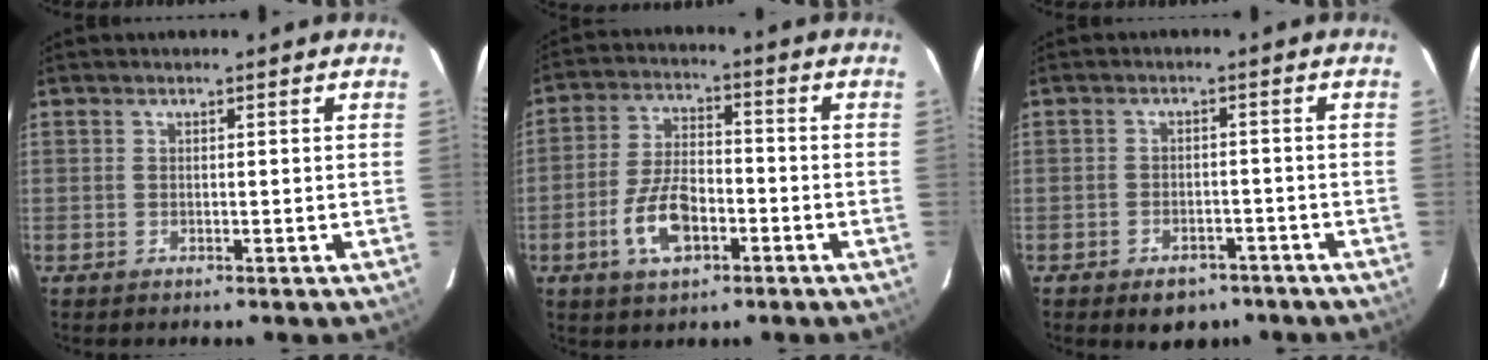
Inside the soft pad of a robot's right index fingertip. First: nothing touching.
{"total": 10.0, "force": [-4.1, 5.0, 7.6], "torque": [-0.159, 0.005, -0.069]}
{"total": 6.7, "force": [-4.7, 4.1, 2.5], "torque": [-0.052, 0.009, -0.053]}